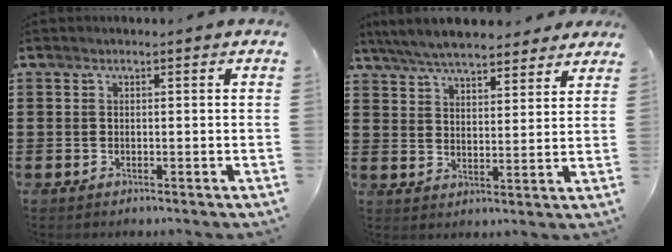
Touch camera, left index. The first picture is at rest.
{"total": 6.7, "force": [6.2, 1.2, 2.0], "torque": [-0.062, -0.015, 0.114]}